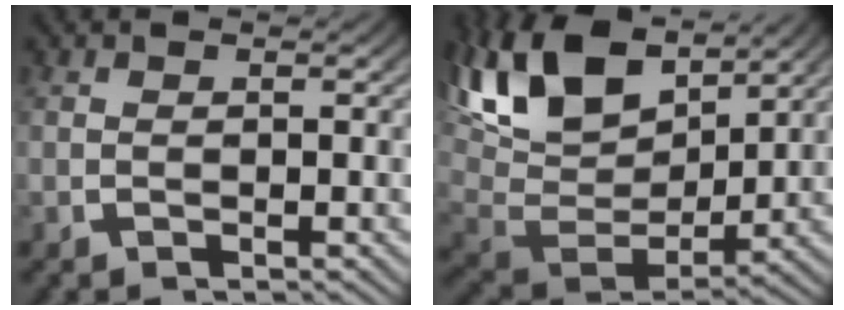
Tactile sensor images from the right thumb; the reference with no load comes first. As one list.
[{"total": 11.2, "force": [3.8, 6.7, 8.1], "torque": [-0.188, -0.016, 0.073]}]